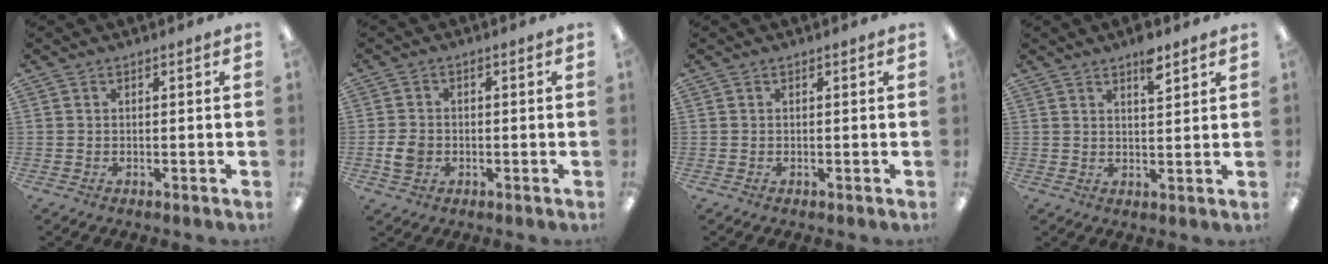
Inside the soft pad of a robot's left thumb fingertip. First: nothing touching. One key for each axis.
{"total": 4.4, "fx": -1.1, "fy": 3.5, "fz": 2.5, "tx": -0.046, "ty": 0.007, "tz": -0.018}
{"total": 0.0}
{"total": 5.6, "fx": 3.8, "fy": 2.0, "fz": 3.5, "tx": -0.046, "ty": -0.018, "tz": 0.061}